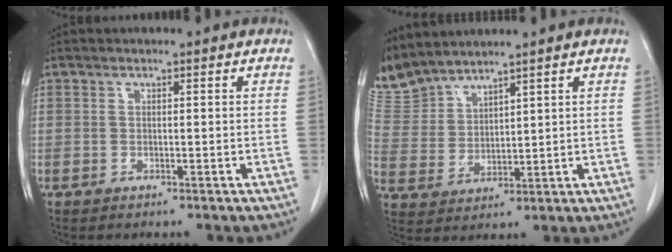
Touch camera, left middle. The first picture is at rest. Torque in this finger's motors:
{"motor_torque": [0.77, -0.82, 0.31, 0.11]}